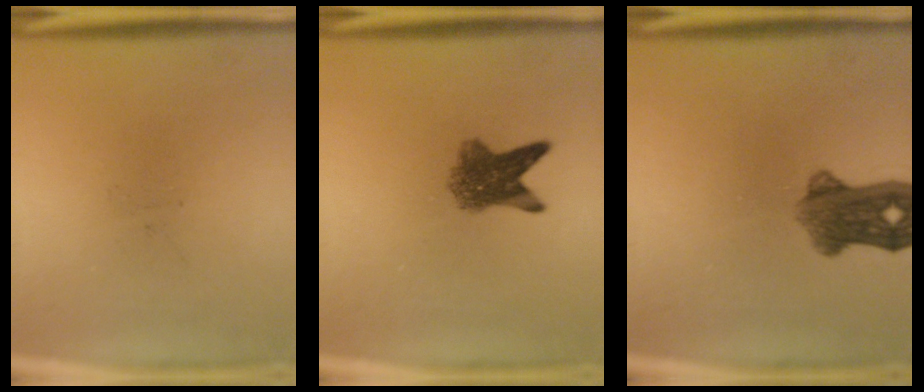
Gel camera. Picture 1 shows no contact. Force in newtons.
{"total": 5.7}
{"total": 6.8}